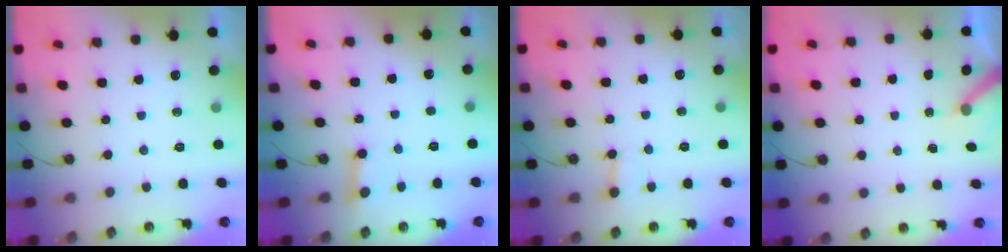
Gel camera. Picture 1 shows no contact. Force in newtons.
{"total": 2.4, "press": 2.4, "slide": 0.2}
{"total": 3.7, "press": 3.7, "slide": 0.3}
{"total": 3.2, "press": 3.1, "slide": 0.3}